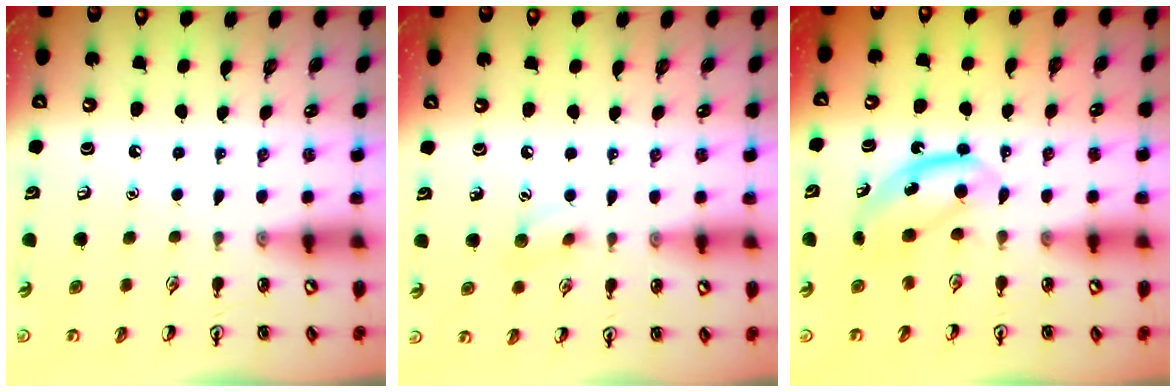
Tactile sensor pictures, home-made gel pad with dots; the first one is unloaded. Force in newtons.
{"total": 5.7, "press": 5.5, "slide": 1.7}
{"total": 5.4, "press": 5.4, "slide": 0.8}